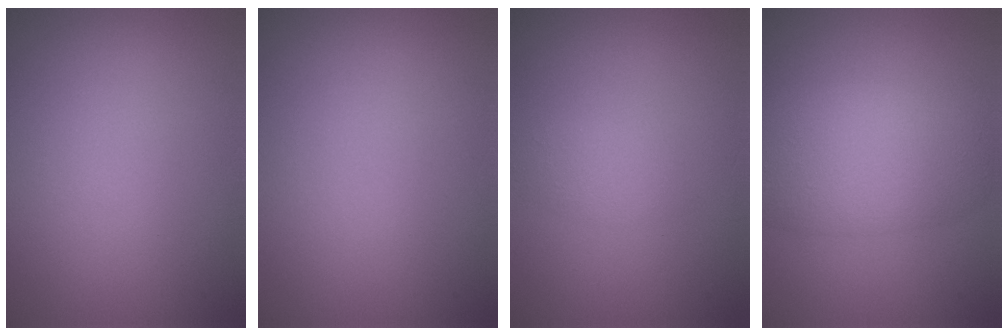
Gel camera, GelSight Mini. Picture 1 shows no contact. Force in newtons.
{"total": 0.0}
{"total": 1.1, "press": 1.1, "slide": 0.1}
{"total": 6.3, "press": 6.3, "slide": 0.3}